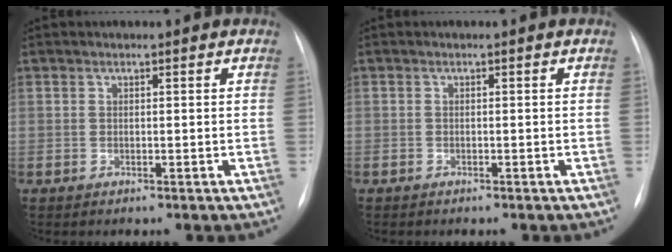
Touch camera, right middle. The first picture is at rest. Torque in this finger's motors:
{"motor_torque": [-0.25, -0.36, -0.62, -0.21]}